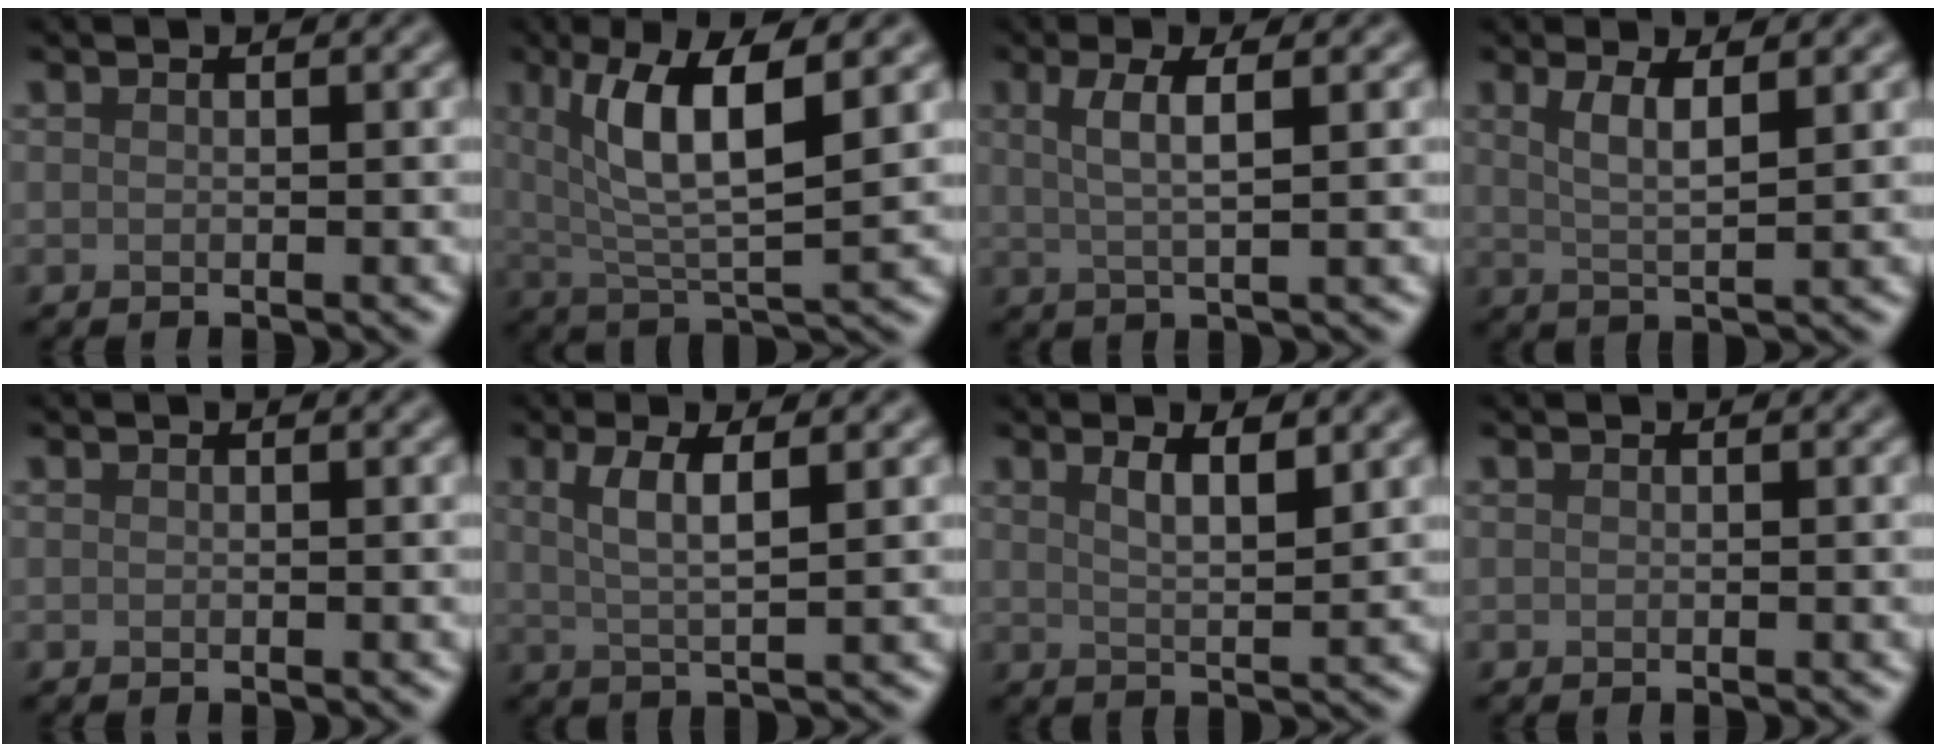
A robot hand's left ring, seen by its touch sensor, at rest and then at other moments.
{"total": 7.9, "force": [2.7, 2.1, 7.2], "torque": [-0.128, -0.003, 0.050]}
{"total": 3.4, "force": [1.0, 0.8, 3.2], "torque": [-0.055, 0.001, 0.018]}
{"total": 3.1, "force": [1.3, 0.8, 2.7], "torque": [-0.049, -0.004, 0.025]}
{"total": 0.0}
{"total": 3.7, "force": [1.3, 0.8, 3.4], "torque": [-0.066, -0.002, 0.025]}
{"total": 3.2, "force": [1.6, 0.9, 2.6], "torque": [-0.039, -0.002, 0.028]}
{"total": 0.0}